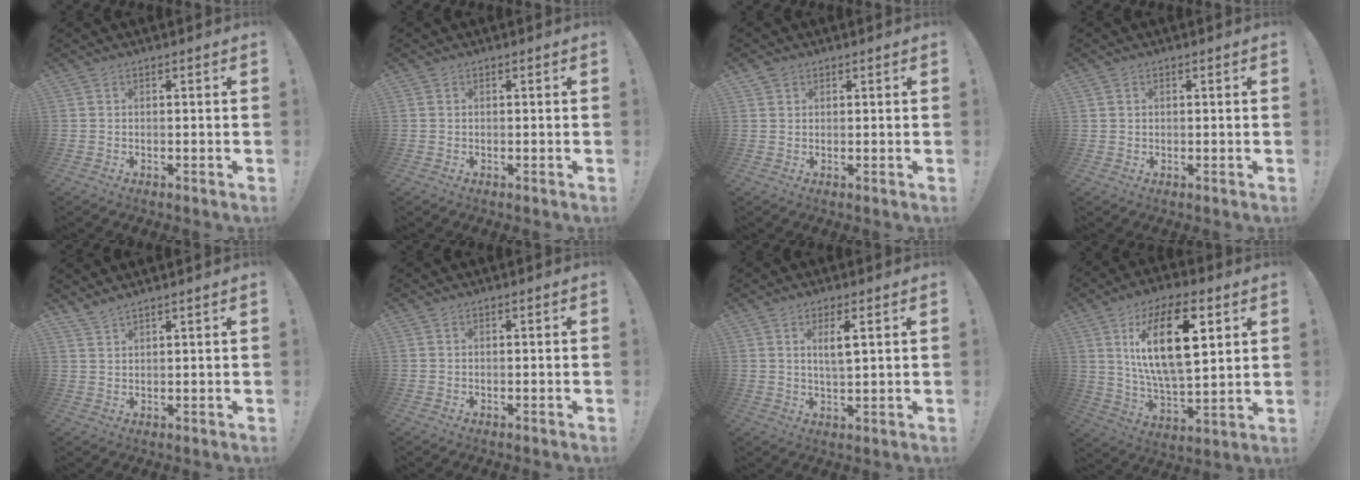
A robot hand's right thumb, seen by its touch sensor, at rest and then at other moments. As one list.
[{"total": 0.0}, {"total": 1.5, "force": [1.0, 1.0, 0.3], "torque": [-0.006, -0.001, 0.018]}, {"total": 1.0, "force": [0.3, 0.9, -0.1], "torque": [0.007, -0.001, 0.005]}, {"total": 2.6, "force": [2.3, -0.2, 1.1], "torque": [-0.031, -0.011, 0.043]}, {"total": 0.0}, {"total": 5.0, "force": [1.9, 1.2, 4.5], "torque": [-0.075, -0.008, 0.029]}, {"total": 20.3, "force": [7.3, 8.3, 17.0], "torque": [-0.310, -0.015, 0.109]}]